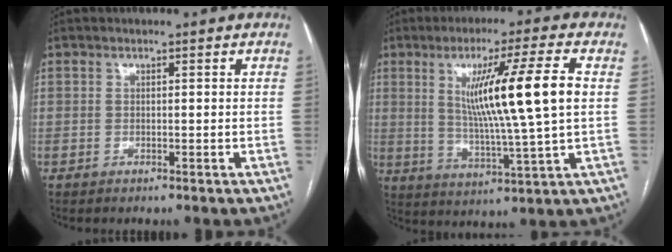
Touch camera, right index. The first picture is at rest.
{"total": 13.9, "force": [2.8, -1.1, 13.6], "torque": [-0.232, -0.005, 0.049]}